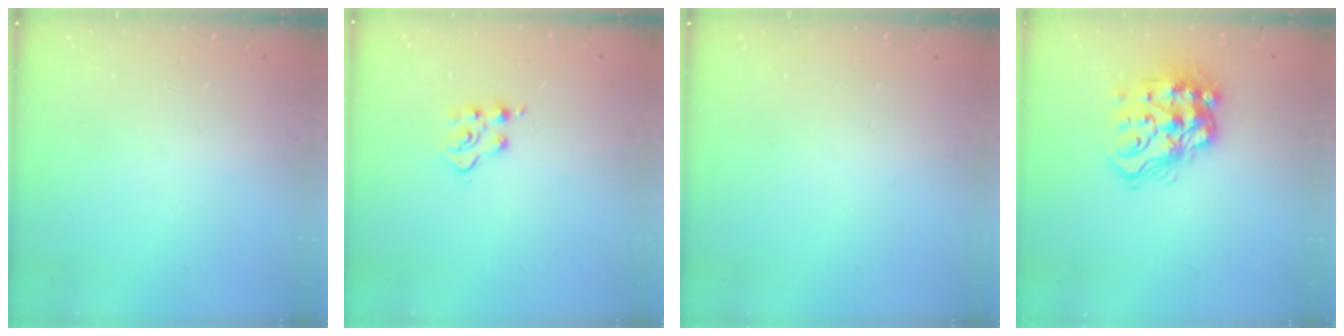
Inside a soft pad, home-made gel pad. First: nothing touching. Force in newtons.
{"total": 4.5, "press": 4.5, "slide": 0.4}
{"total": 0.0}
{"total": 17.0, "press": 17.0, "slide": 0.9}